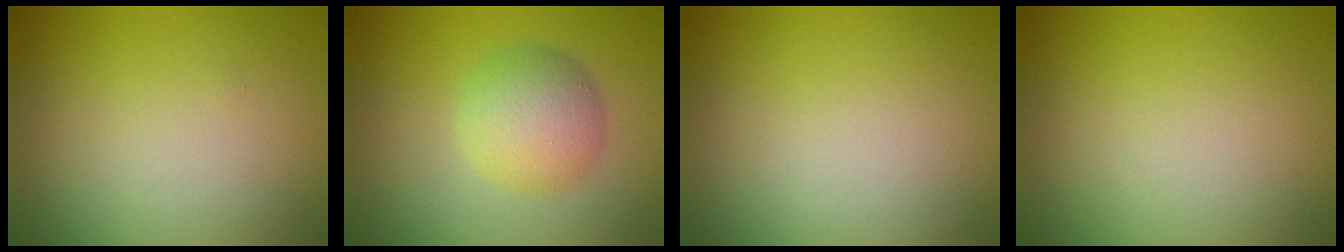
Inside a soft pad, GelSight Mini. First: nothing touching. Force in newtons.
{"total": 4.1, "press": 4.1, "slide": 0.1}
{"total": 0.0}
{"total": 0.0}